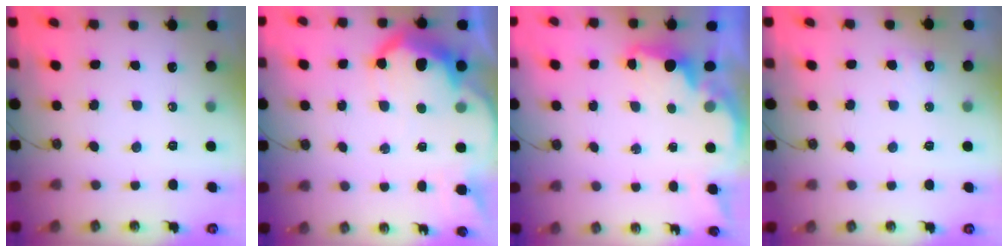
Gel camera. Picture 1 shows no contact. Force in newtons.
{"total": 14.1, "press": 14.1, "slide": 0.9}
{"total": 1.8, "press": 1.6, "slide": 0.7}
{"total": 4.6, "press": 4.4, "slide": 1.2}